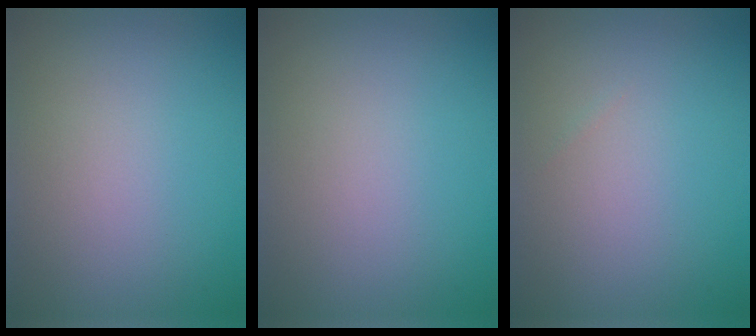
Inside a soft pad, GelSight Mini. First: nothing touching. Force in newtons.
{"total": 0.0}
{"total": 0.0}